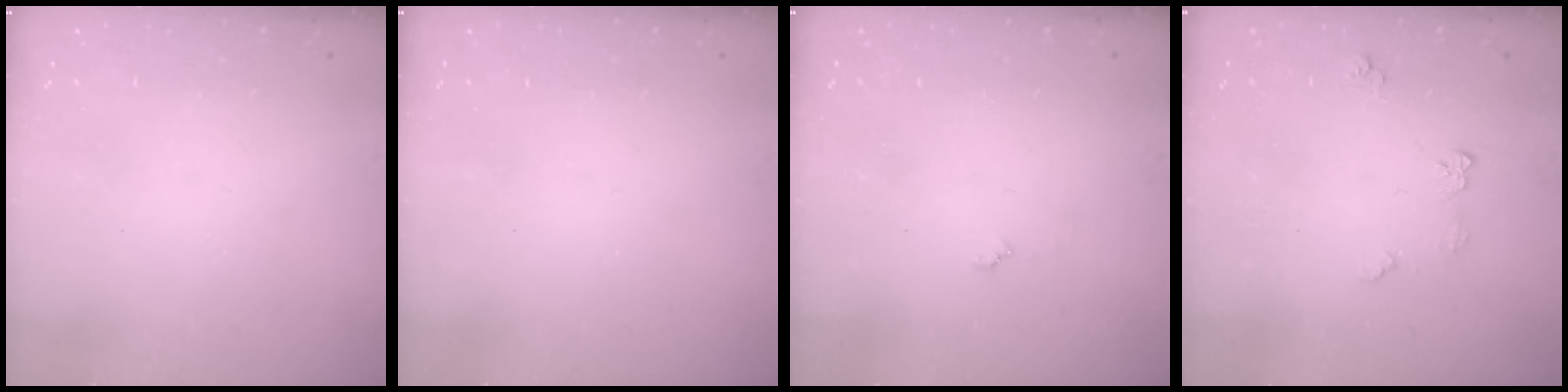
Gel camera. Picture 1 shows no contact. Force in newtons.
{"total": 0.0}
{"total": 3.7, "press": 3.7, "slide": 0.4}
{"total": 5.9, "press": 5.8, "slide": 0.6}